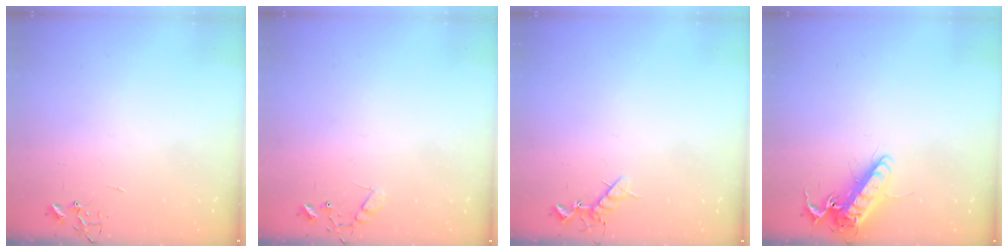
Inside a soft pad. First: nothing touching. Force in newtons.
{"total": 6.8, "press": 6.8, "slide": 0.5}
{"total": 7.0, "press": 6.9, "slide": 1.1}
{"total": 13.4, "press": 13.2, "slide": 2.5}